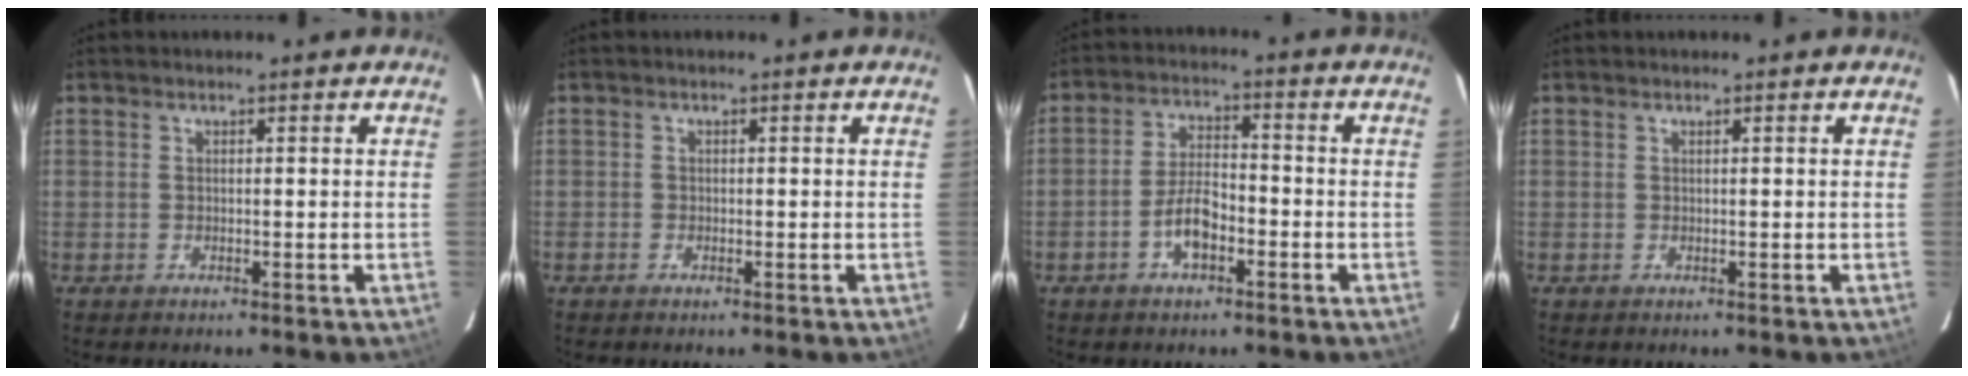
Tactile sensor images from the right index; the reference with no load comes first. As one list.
[{"total": 0.6, "force": [-0.4, 0.5, -0.1], "torque": [0.000, 0.000, -0.008]}, {"total": 6.3, "force": [-2.9, 2.7, 4.9], "torque": [-0.103, 0.010, -0.050]}, {"total": 0.0}]